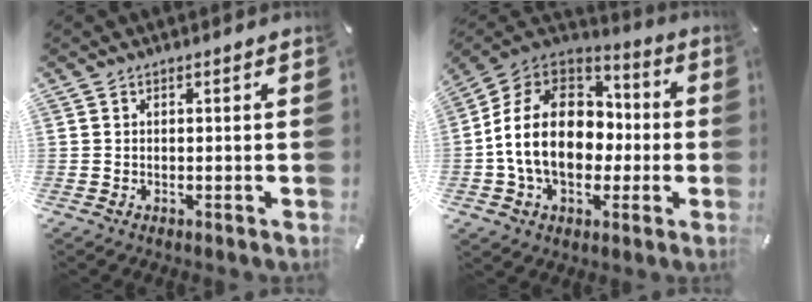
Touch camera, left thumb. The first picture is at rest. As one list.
[{"total": 18.8, "force": [-1.8, 14.6, 11.8], "torque": [-0.236, 0.019, -0.030]}]